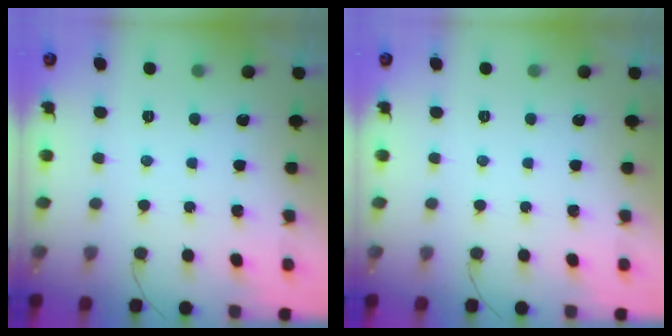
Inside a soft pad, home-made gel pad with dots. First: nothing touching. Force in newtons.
{"total": 0.0}